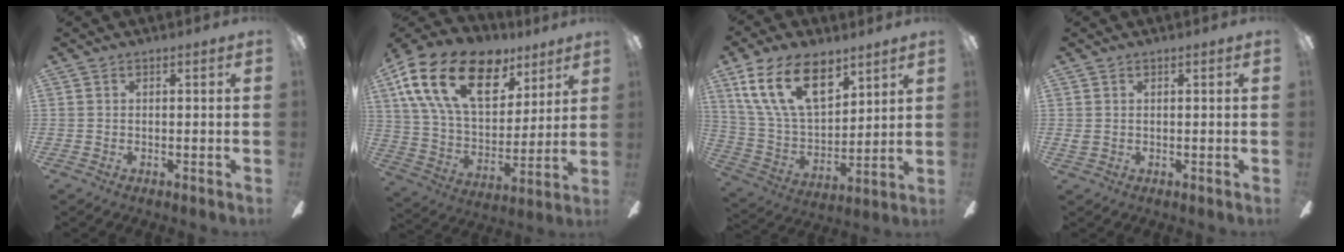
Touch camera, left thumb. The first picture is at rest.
{"total": 23.5, "force": [12.5, 13.4, 14.7], "torque": [-0.271, -0.054, 0.222]}
{"total": 19.9, "force": [10.8, 10.6, 13.0], "torque": [-0.257, -0.042, 0.195]}
{"total": 1.0, "force": [0.4, 0.8, 0.4], "torque": [-0.010, 0.002, 0.008]}